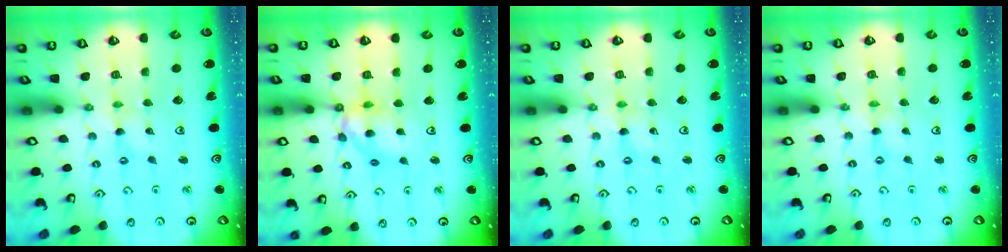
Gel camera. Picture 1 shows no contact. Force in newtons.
{"total": 11.7, "press": 11.7, "slide": 1.0}
{"total": 0.0}
{"total": 0.0}